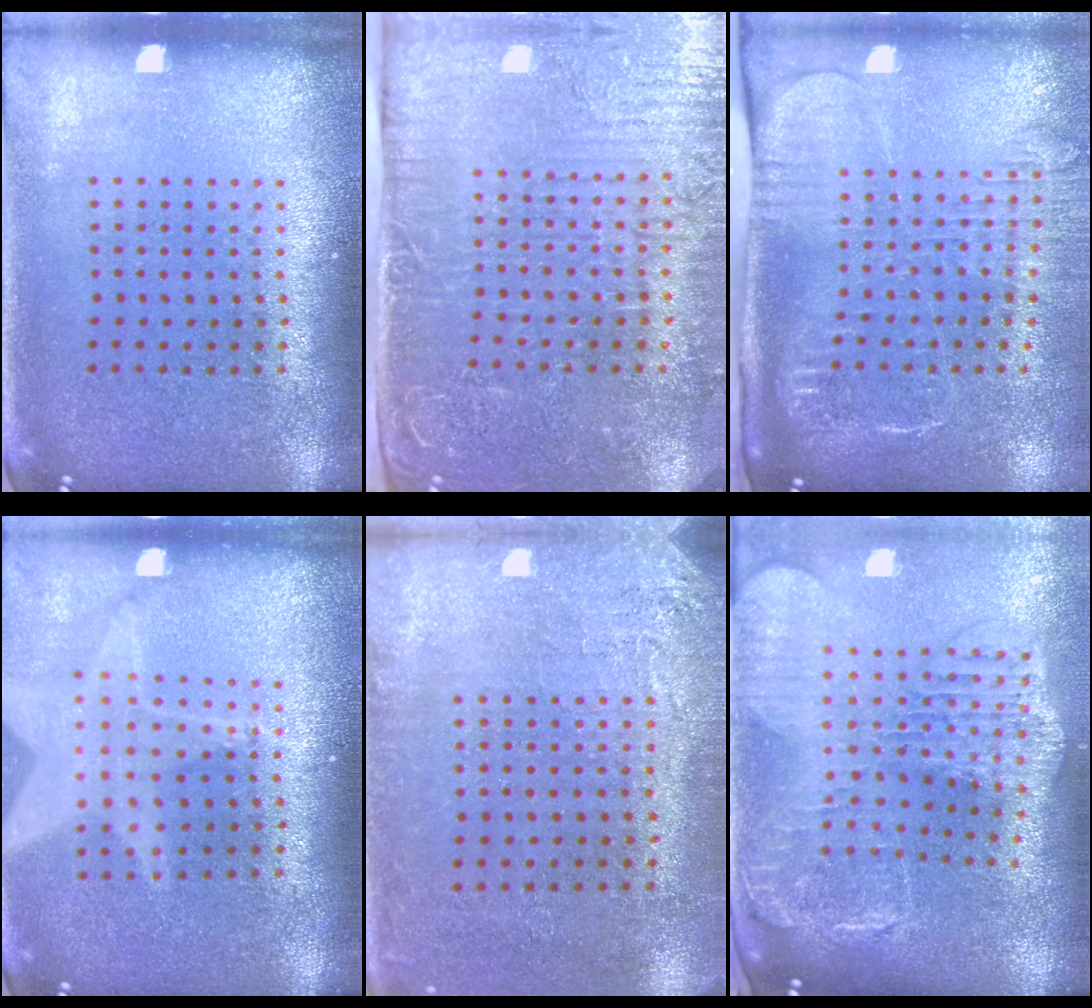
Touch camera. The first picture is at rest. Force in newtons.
{"total": 5.3, "press": 4.5, "slide": 2.9}
{"total": 2.7, "press": 2.0, "slide": 1.7}
{"total": 1.3, "press": 1.3, "slide": 0.1}
{"total": 2.7, "press": 2.2, "slide": 1.5}
{"total": 2.5, "press": 2.2, "slide": 1.2}